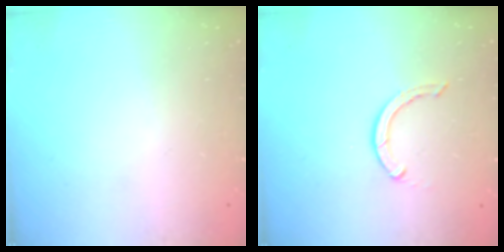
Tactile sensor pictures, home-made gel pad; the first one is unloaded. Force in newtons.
{"total": 3.1, "press": 3.0, "slide": 0.3}